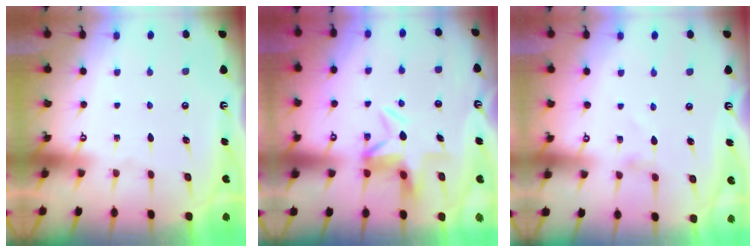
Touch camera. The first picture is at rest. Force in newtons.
{"total": 5.4, "press": 5.0, "slide": 2.0}
{"total": 0.0}